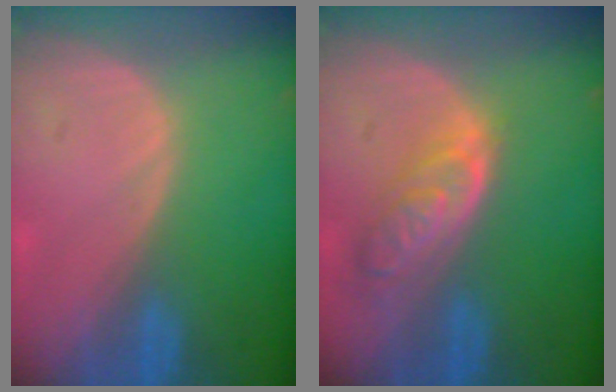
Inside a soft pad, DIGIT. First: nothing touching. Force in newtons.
{"total": 6.4, "press": 5.7, "slide": 2.9}